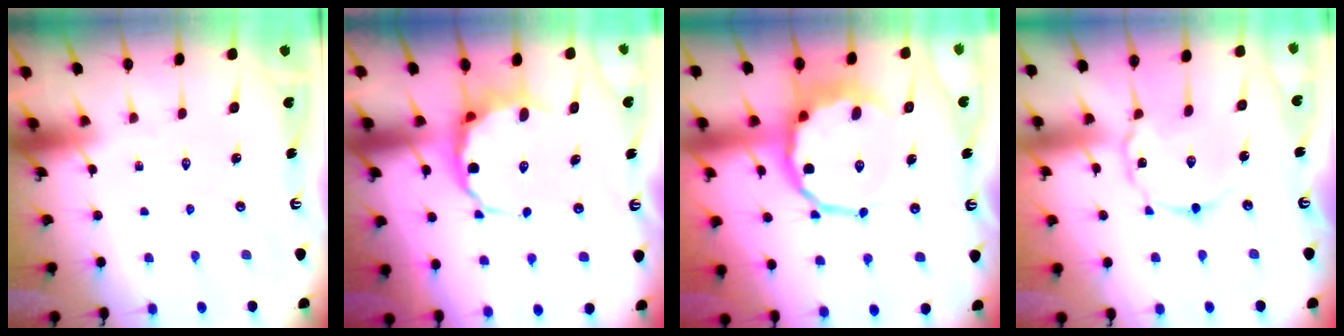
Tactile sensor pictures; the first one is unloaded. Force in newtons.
{"total": 7.8, "press": 7.6, "slide": 1.8}
{"total": 10.4, "press": 10.0, "slide": 3.1}
{"total": 7.1, "press": 7.0, "slide": 0.7}